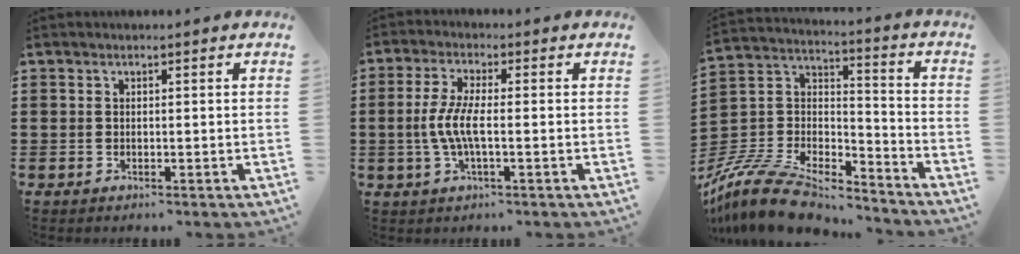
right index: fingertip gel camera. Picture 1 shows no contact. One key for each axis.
{"total": 5.5, "fx": -1.0, "fy": 1.3, "fz": 5.3, "tx": -0.129, "ty": -0.010, "tz": -0.031}
{"total": 11.8, "fx": -10.5, "fy": 3.2, "fz": 4.4, "tx": -0.104, "ty": 0.011, "tz": -0.209}